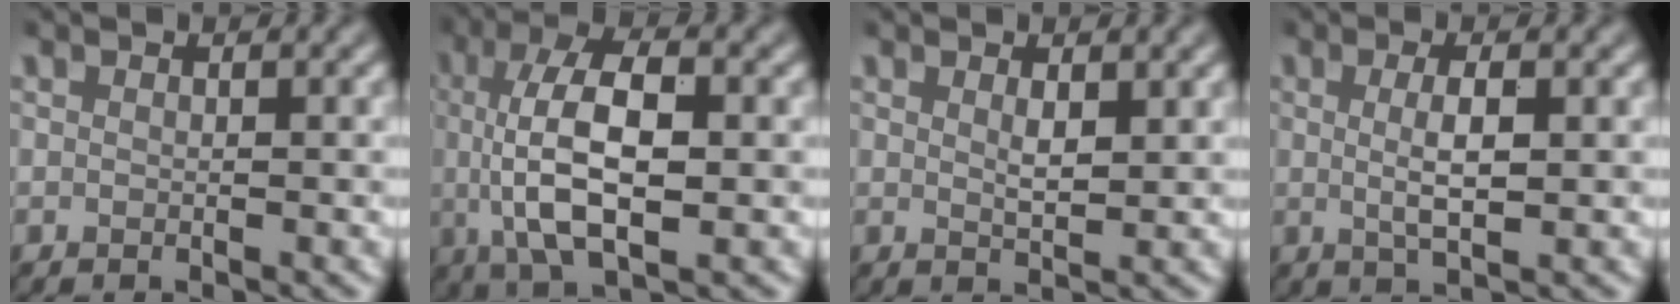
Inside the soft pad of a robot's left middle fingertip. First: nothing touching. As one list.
[{"total": 8.6, "force": [0.3, 3.5, 7.9], "torque": [-0.147, 0.008, -0.001]}, {"total": 1.4, "force": [0.7, 0.4, 1.1], "torque": [-0.022, -0.005, 0.014]}, {"total": 2.9, "force": [0.3, 0.7, 2.8], "torque": [-0.052, 0.000, 0.005]}]